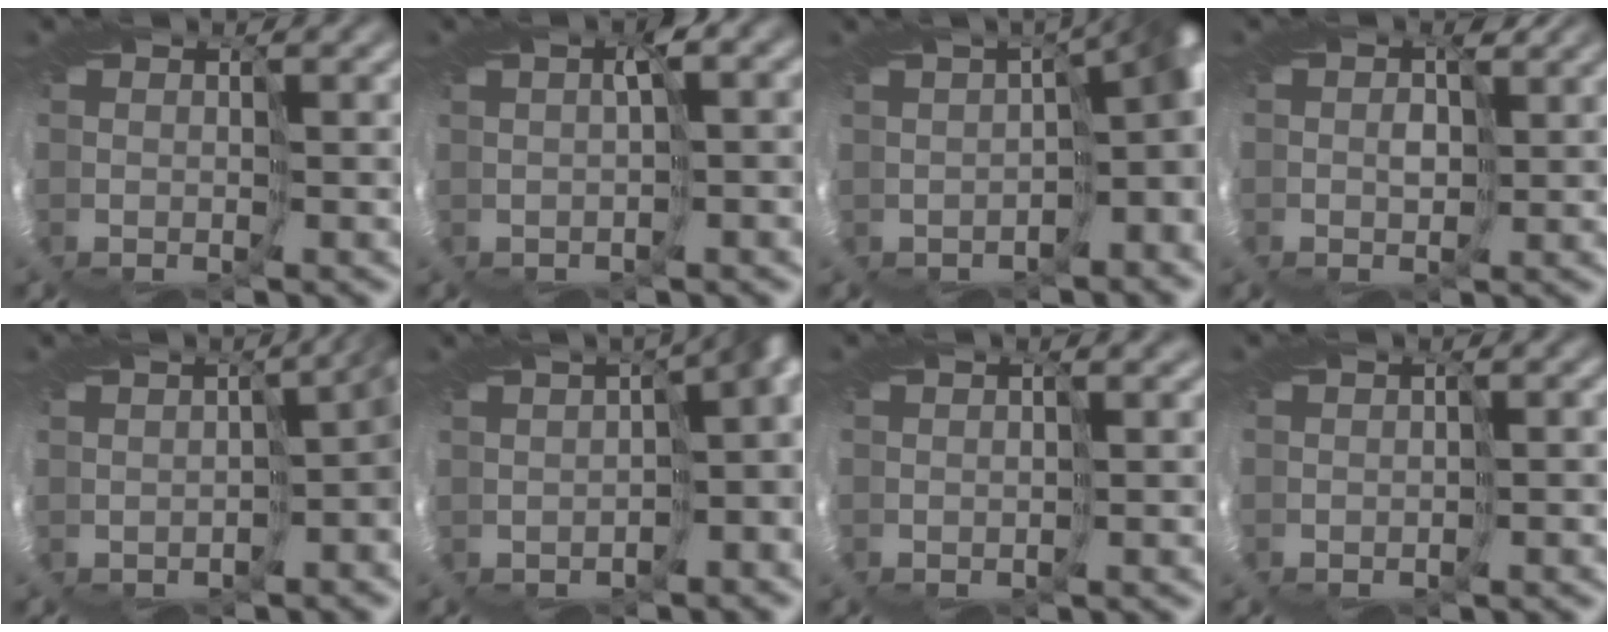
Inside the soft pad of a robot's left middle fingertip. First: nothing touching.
{"total": 2.0, "force": [0.1, 0.4, 1.9], "torque": [-0.032, 0.003, 0.002]}
{"total": 9.6, "force": [-1.4, 4.8, 8.3], "torque": [-0.075, -0.019, -0.006]}
{"total": 1.5, "force": [0.3, 1.3, 0.5], "torque": [-0.010, 0.001, 0.006]}
{"total": 5.2, "force": [-0.8, 2.2, 4.6], "torque": [-0.061, -0.024, -0.010]}
{"total": 9.3, "force": [-0.7, 4.8, 7.9], "torque": [-0.064, 0.000, 0.002]}
{"total": 0.9, "force": [0.4, 0.5, 0.6], "torque": [-0.008, 0.006, 0.007]}
{"total": 0.6, "force": [-0.1, 0.5, 0.2], "torque": [0.005, 0.006, 0.003]}